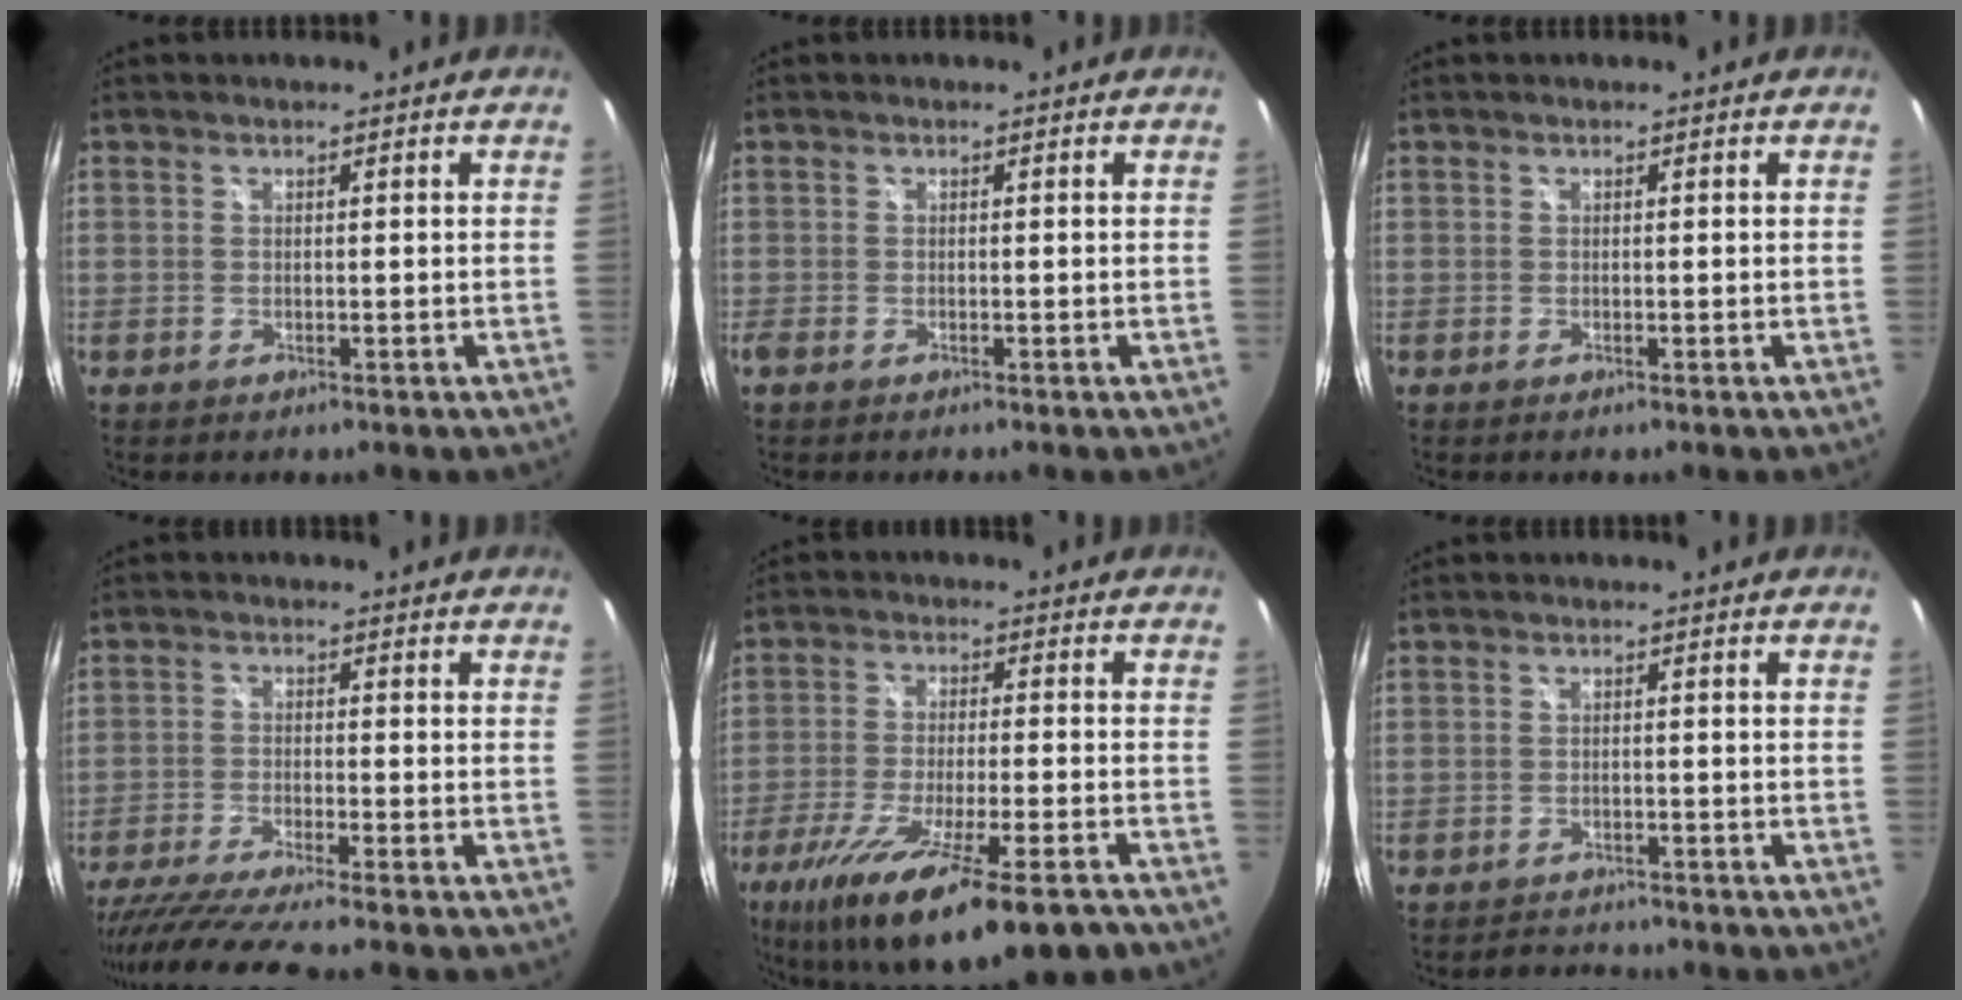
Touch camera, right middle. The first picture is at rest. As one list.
[{"total": 0.9, "force": [-0.7, -0.1, 0.5], "torque": [-0.011, -0.002, -0.015]}, {"total": 0.0}, {"total": 11.9, "force": [-10.1, -0.6, 6.2], "torque": [-0.133, -0.041, -0.172]}, {"total": 19.9, "force": [-13.1, 3.7, 14.6], "torque": [-0.267, -0.068, -0.216]}, {"total": 3.5, "force": [-3.4, 0.9, 0.3], "torque": [-0.014, 0.000, -0.054]}]